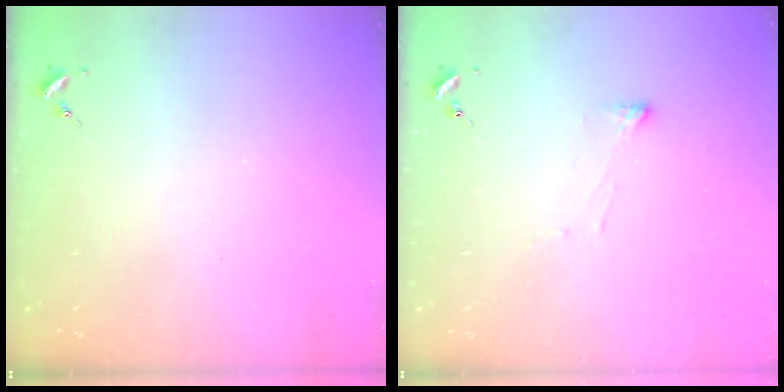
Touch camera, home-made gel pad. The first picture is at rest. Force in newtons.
{"total": 3.5, "press": 3.5, "slide": 0.4}